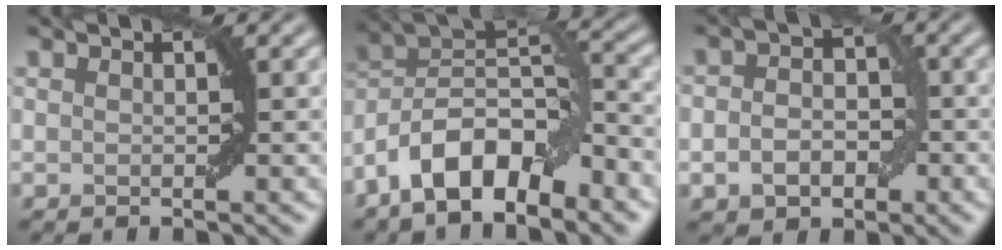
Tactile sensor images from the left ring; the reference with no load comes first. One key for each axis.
{"total": 9.7, "fx": -5.6, "fy": 3.8, "fz": 7.0, "tx": -0.112, "ty": 0.010, "tz": -0.108}
{"total": 4.4, "fx": -1.2, "fy": 3.2, "fz": 2.6, "tx": -0.027, "ty": -0.002, "tz": -0.027}